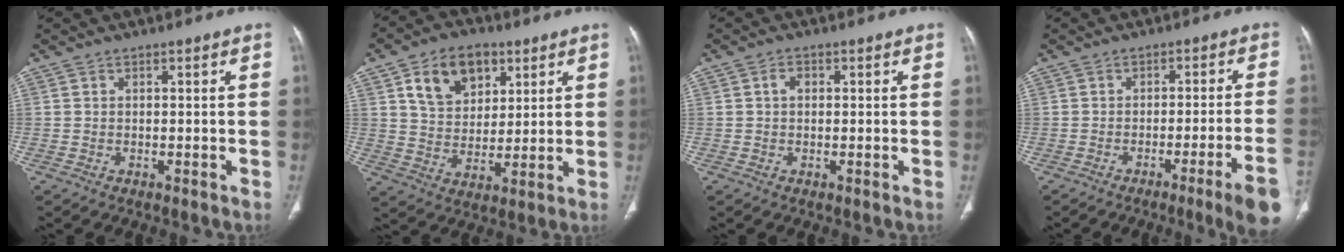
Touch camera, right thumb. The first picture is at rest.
{"total": 12.6, "force": [5.7, 8.7, 7.1], "torque": [-0.083, -0.018, 0.104]}
{"total": 1.4, "force": [0.2, 0.9, 1.0], "torque": [-0.017, 0.006, 0.000]}
{"total": 9.7, "force": [-5.3, -0.9, 8.1], "torque": [-0.114, 0.015, -0.075]}